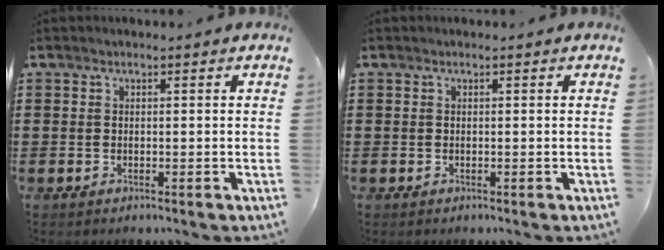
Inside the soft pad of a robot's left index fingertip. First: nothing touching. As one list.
[{"total": 0.0}]